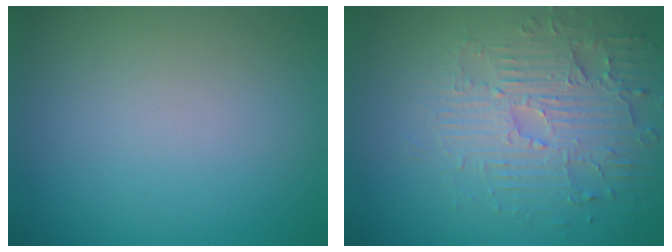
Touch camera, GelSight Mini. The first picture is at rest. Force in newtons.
{"total": 4.1, "press": 3.9, "slide": 1.4}